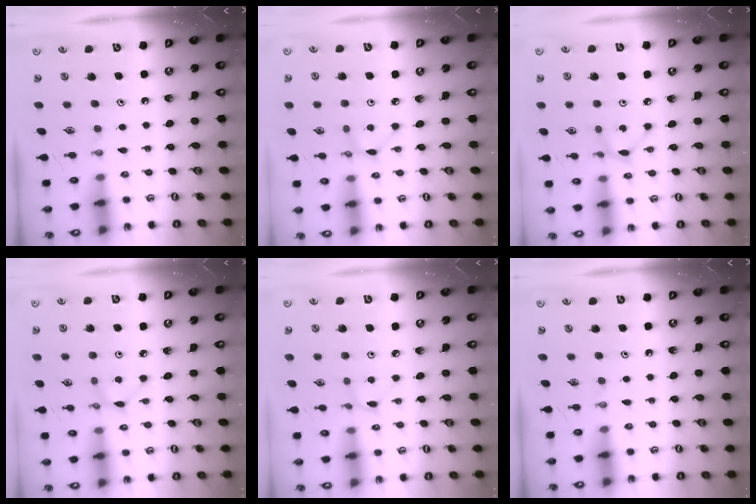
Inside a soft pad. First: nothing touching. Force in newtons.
{"total": 2.2, "press": 2.2, "slide": 0.1}
{"total": 2.8, "press": 2.8, "slide": 0.2}
{"total": 2.2, "press": 2.2, "slide": 0.1}
{"total": 2.1, "press": 2.1, "slide": 0.2}
{"total": 0.0}